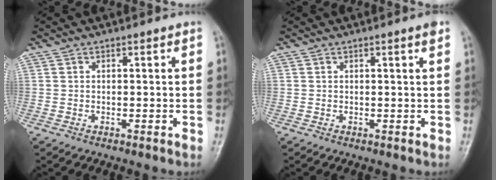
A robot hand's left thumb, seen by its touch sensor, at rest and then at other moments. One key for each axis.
{"total": 1.3, "fx": 0.8, "fy": -0.1, "fz": 1.0, "tx": -0.015, "ty": -0.003, "tz": 0.010}